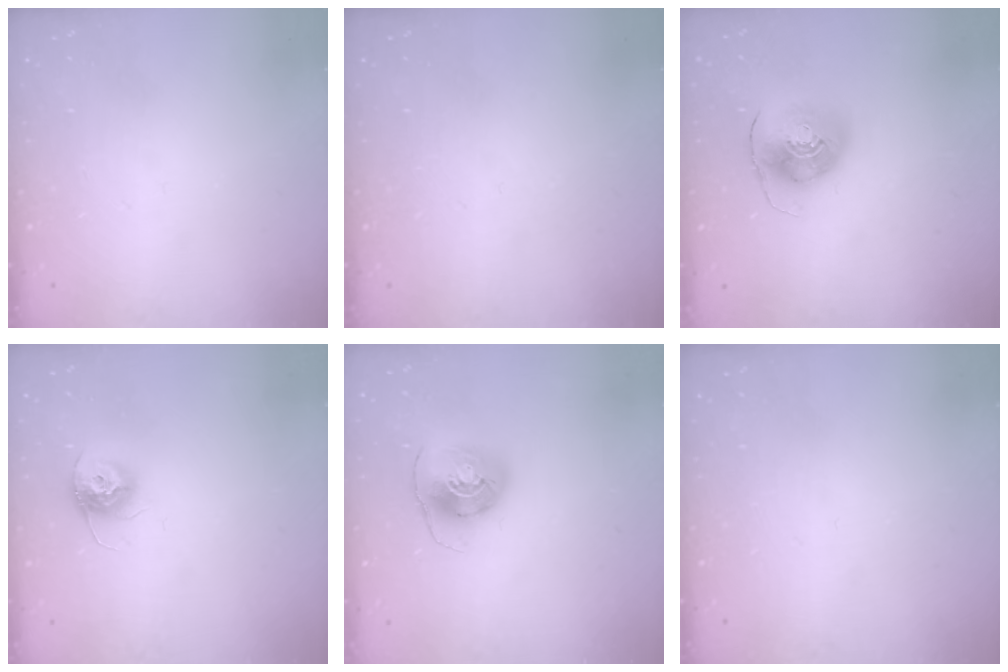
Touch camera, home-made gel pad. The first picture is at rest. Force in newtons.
{"total": 0.0}
{"total": 10.2, "press": 10.1, "slide": 1.5}
{"total": 10.8, "press": 10.7, "slide": 0.6}
{"total": 8.5, "press": 8.4, "slide": 1.3}
{"total": 0.0}